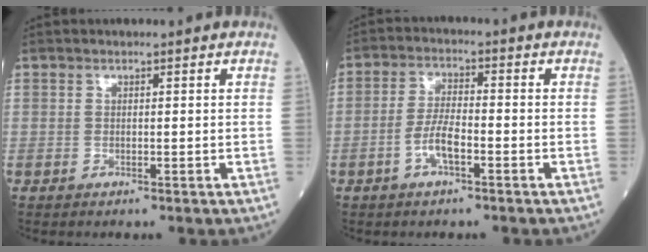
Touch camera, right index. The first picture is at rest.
{"total": 4.8, "force": [-2.1, 1.2, 4.1], "torque": [-0.084, 0.007, -0.042]}